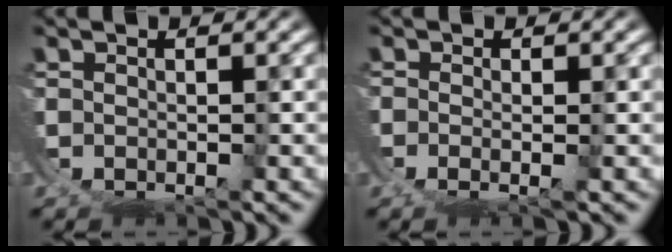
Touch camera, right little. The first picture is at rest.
{"total": 1.8, "force": [0.3, -1.4, 1.1], "torque": [-0.015, -0.005, 0.008]}